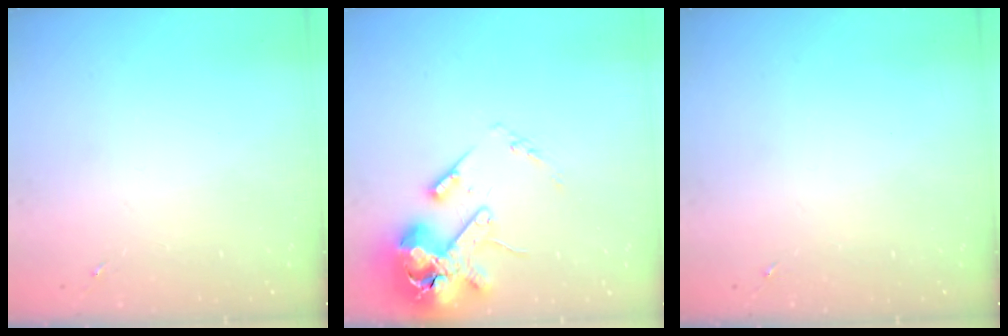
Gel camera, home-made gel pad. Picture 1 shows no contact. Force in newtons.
{"total": 15.9, "press": 15.7, "slide": 2.5}
{"total": 0.0}